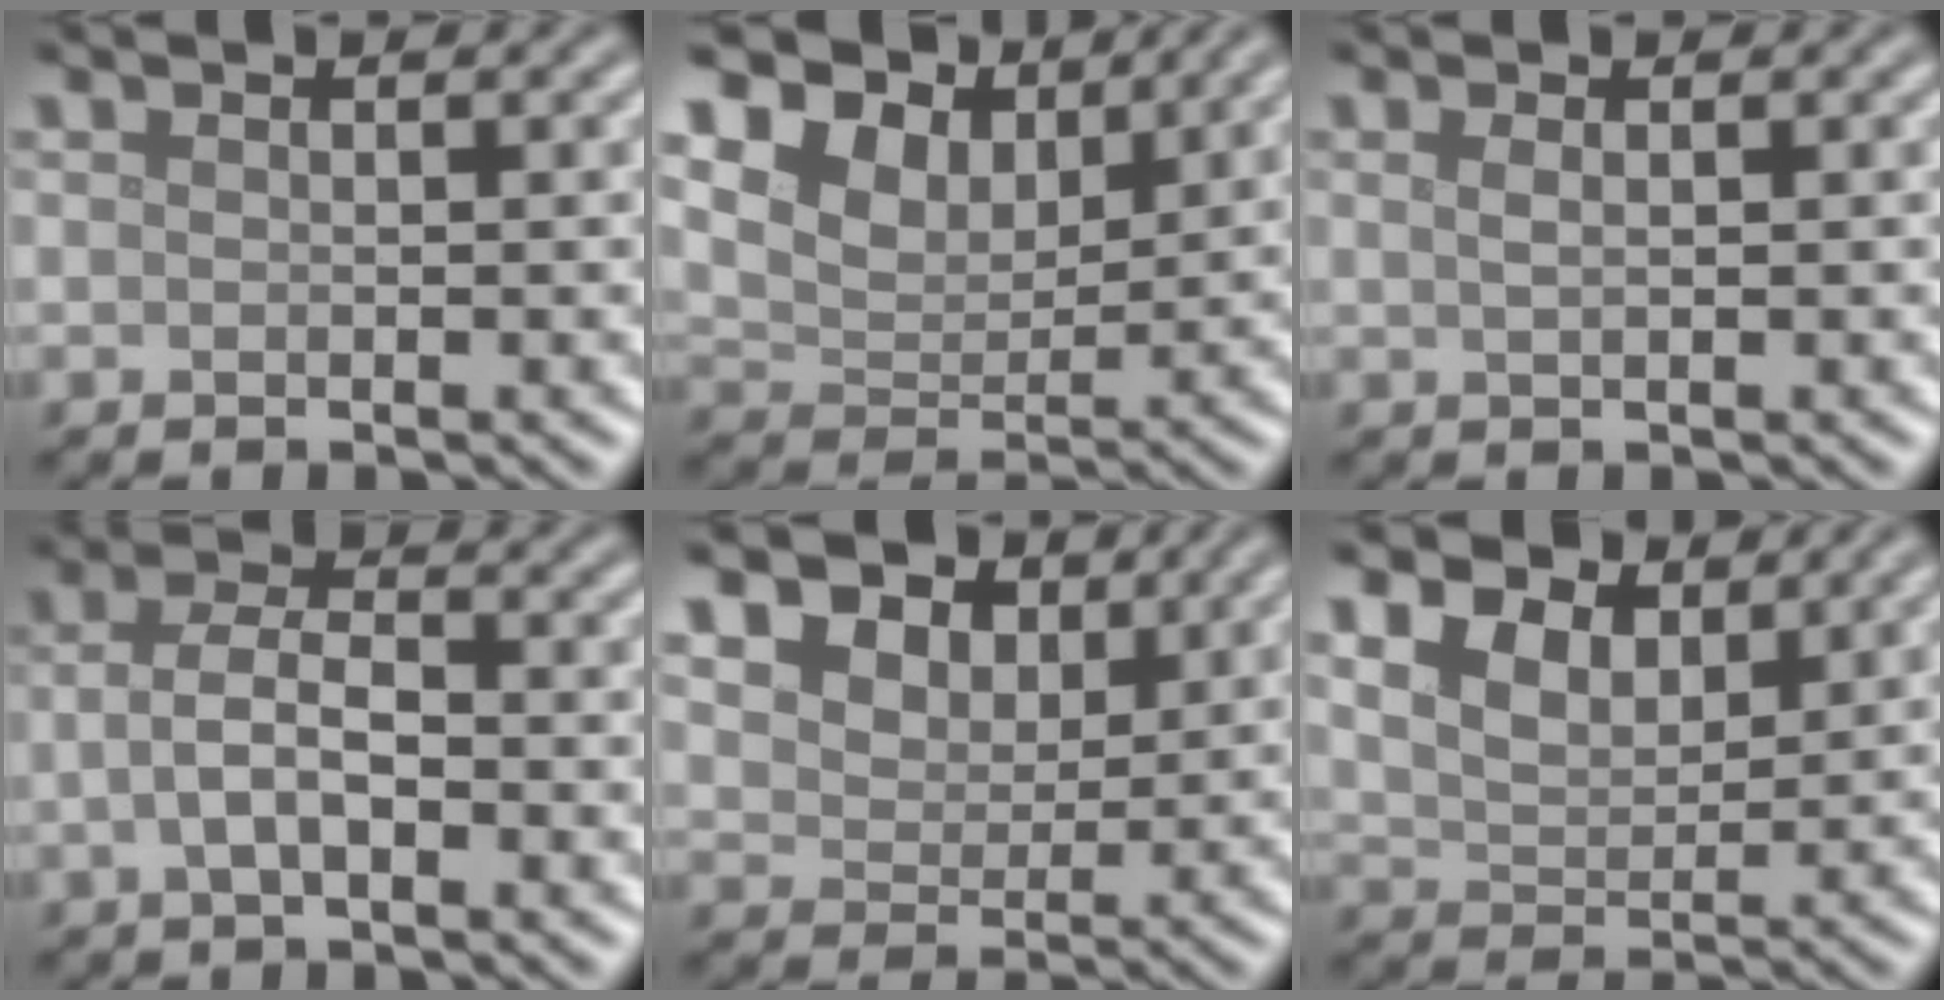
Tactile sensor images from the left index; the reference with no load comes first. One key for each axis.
{"total": 7.5, "fx": 5.4, "fy": 3.9, "fz": 3.4, "tx": -0.081, "ty": 0.004, "tz": 0.086}
{"total": 1.0, "fx": 0.4, "fy": 0.4, "fz": 0.8, "tx": -0.012, "ty": 0.001, "tz": 0.005}
{"total": 3.5, "fx": -0.9, "fy": 1.5, "fz": 3.0, "tx": -0.064, "ty": 0.004, "tz": -0.022}
{"total": 9.6, "fx": 5.6, "fy": 6.5, "fz": 4.3, "tx": -0.091, "ty": 0.020, "tz": 0.086}
{"total": 5.5, "fx": 3.6, "fy": 3.0, "fz": 3.0, "tx": -0.072, "ty": 0.006, "tz": 0.045}